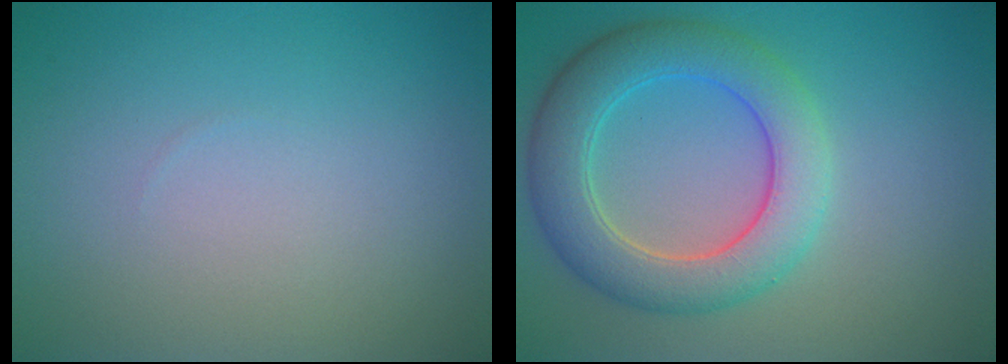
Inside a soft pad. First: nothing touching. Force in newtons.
{"total": 6.4, "press": 6.4, "slide": 0.3}